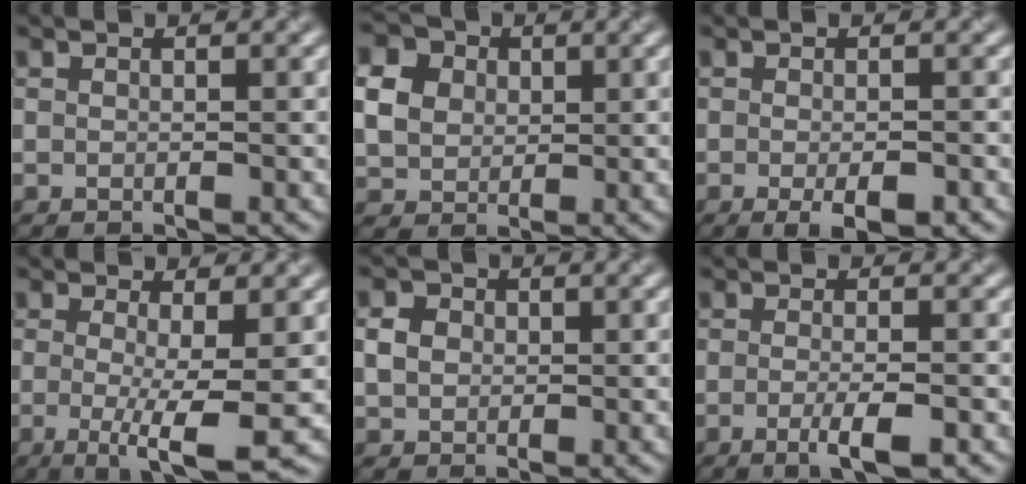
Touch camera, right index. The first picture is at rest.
{"total": 5.5, "force": [1.9, 4.6, 2.3], "torque": [-0.088, 0.029, 0.036]}
{"total": 3.0, "force": [-1.8, 0.3, 2.4], "torque": [-0.042, -0.002, -0.013]}
{"total": 5.9, "force": [-1.2, 1.1, 5.7], "torque": [-0.090, -0.006, -0.013]}
{"total": 1.4, "force": [0.0, 1.4, 0.3], "torque": [-0.017, 0.010, 0.005]}
{"total": 2.8, "force": [-1.5, 0.5, 2.3], "torque": [-0.044, 0.000, -0.019]}